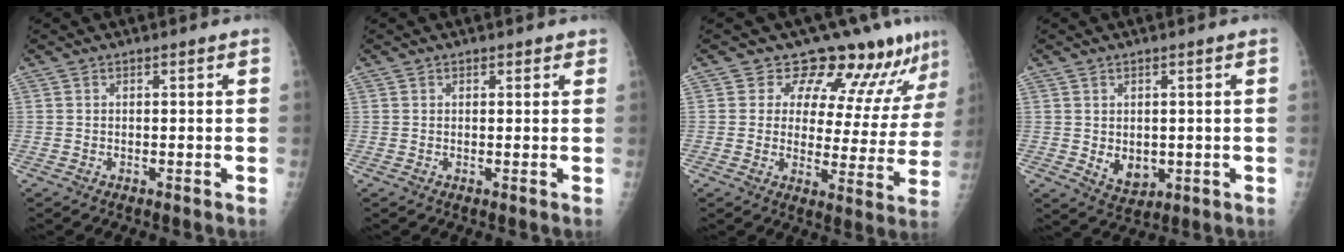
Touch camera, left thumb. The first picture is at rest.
{"total": 1.1, "force": [0.8, 0.7, 0.1], "torque": [0.014, -0.004, 0.006]}
{"total": 12.9, "force": [11.6, 4.4, 3.6], "torque": [-0.007, -0.082, 0.138]}
{"total": 4.8, "force": [-0.2, 3.7, 3.1], "torque": [-0.033, -0.011, 0.015]}